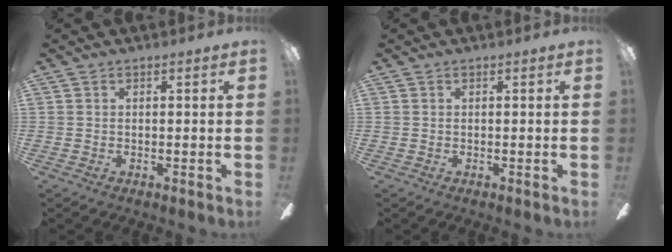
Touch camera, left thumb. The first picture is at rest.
{"total": 0.0}